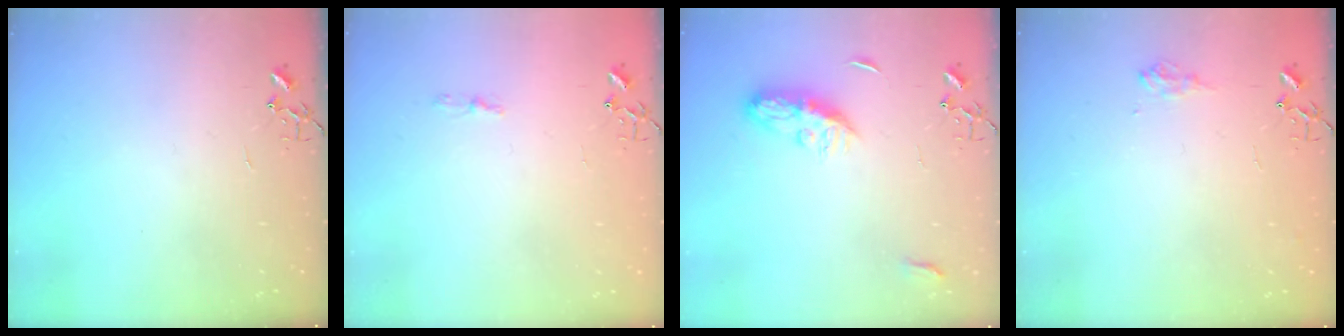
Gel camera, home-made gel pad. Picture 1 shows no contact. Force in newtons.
{"total": 3.7, "press": 3.7, "slide": 0.5}
{"total": 8.2, "press": 8.1, "slide": 0.6}
{"total": 8.0, "press": 8.0, "slide": 1.0}